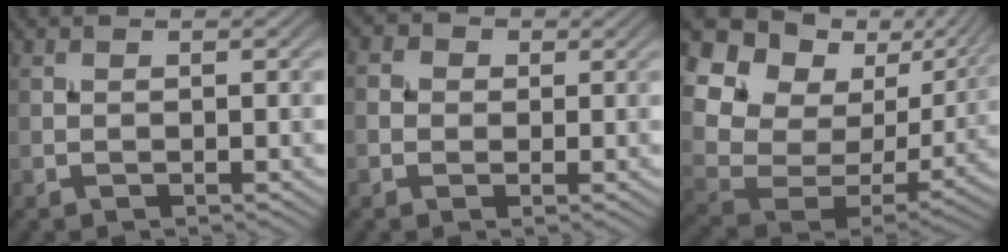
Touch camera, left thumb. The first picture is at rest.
{"total": 2.5, "force": [0.3, 2.3, 1.0], "torque": [-0.032, 0.004, -0.001]}
{"total": 16.9, "force": [6.7, 11.9, 9.9], "torque": [-0.231, 0.005, 0.157]}